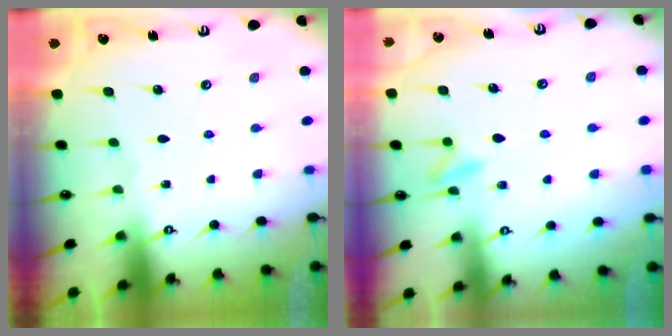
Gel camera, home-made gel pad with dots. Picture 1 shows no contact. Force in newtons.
{"total": 7.6, "press": 7.5, "slide": 0.9}